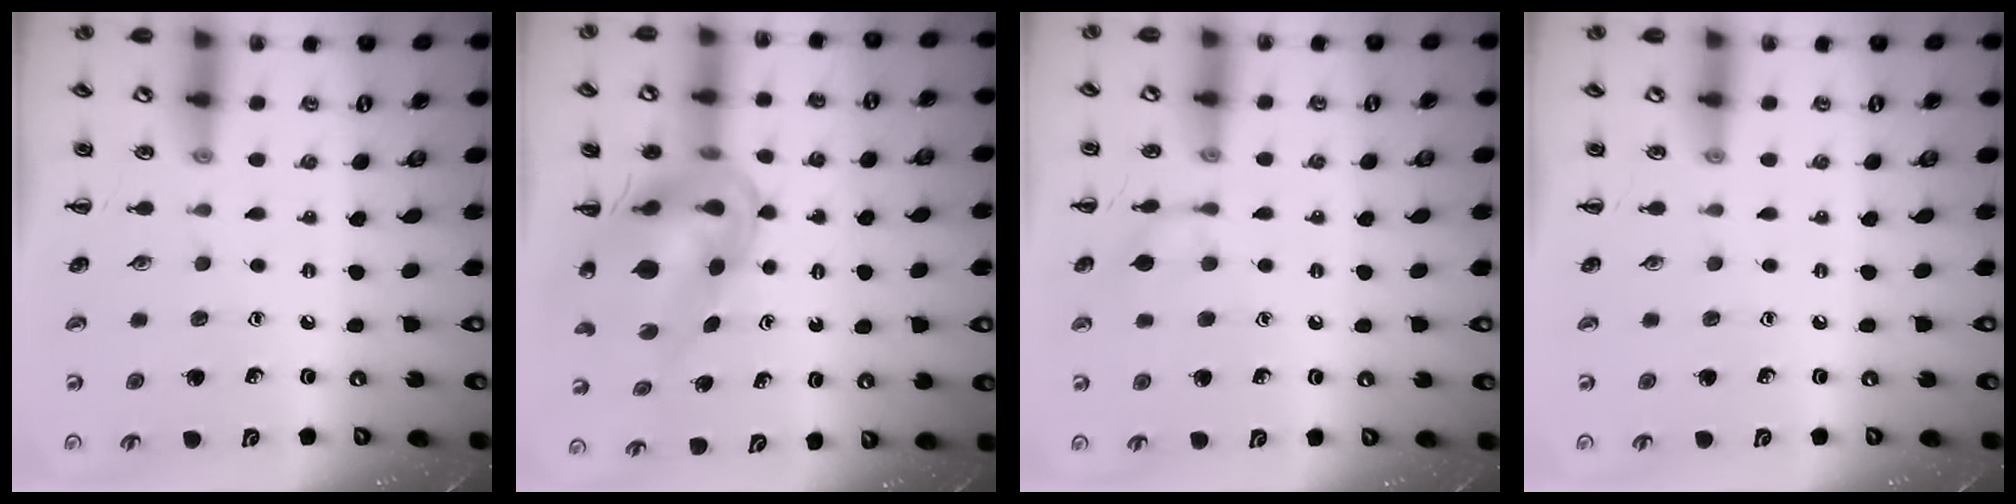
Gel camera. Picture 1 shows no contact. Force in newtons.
{"total": 10.6, "press": 10.1, "slide": 3.2}
{"total": 5.8, "press": 5.8, "slide": 0.3}
{"total": 0.0}